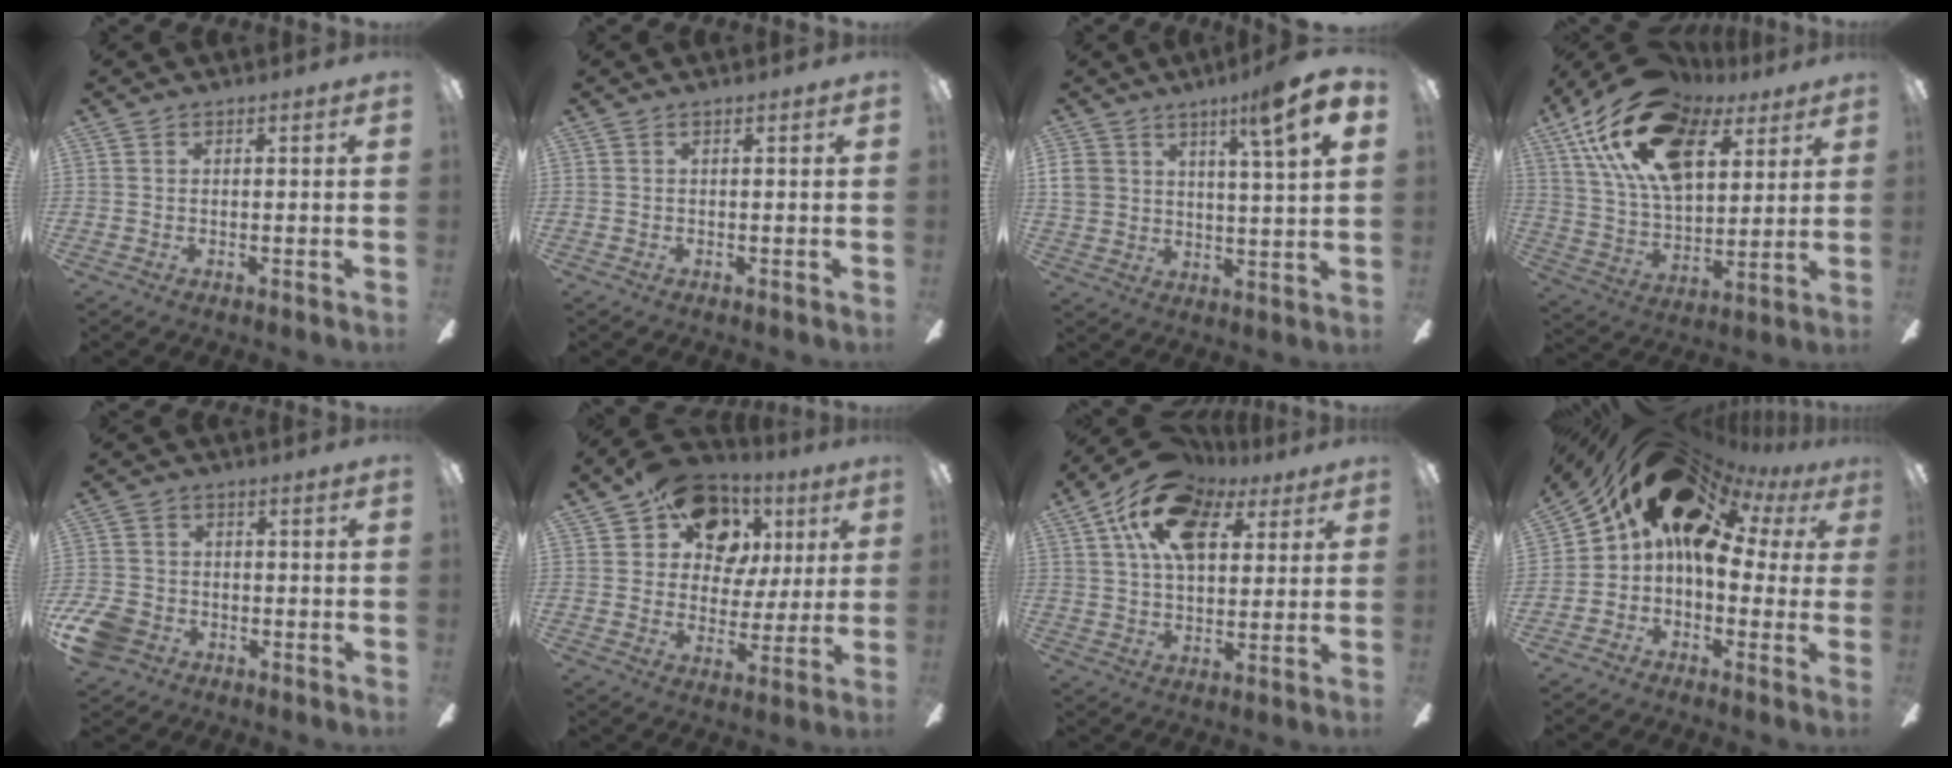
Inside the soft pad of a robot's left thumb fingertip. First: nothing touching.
{"total": 0.0}
{"total": 12.9, "force": [7.9, 4.2, 9.4], "torque": [-0.146, -0.030, 0.130]}
{"total": 23.6, "force": [12.7, 12.6, 15.3], "torque": [-0.286, -0.050, 0.224]}
{"total": 8.1, "force": [-4.1, 5.9, 3.6], "torque": [-0.092, 0.027, -0.077]}
{"total": 16.8, "force": [8.5, 12.0, 8.0], "torque": [-0.126, -0.035, 0.159]}
{"total": 17.0, "force": [7.9, 9.8, 11.3], "torque": [-0.191, -0.008, 0.141]}
{"total": 19.3, "force": [8.8, 11.5, 12.8], "torque": [-0.232, -0.035, 0.153]}